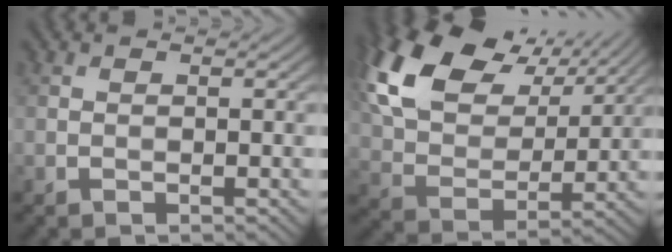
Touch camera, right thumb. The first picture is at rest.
{"total": 17.1, "force": [8.6, 10.2, 10.7], "torque": [-0.260, 0.029, 0.150]}